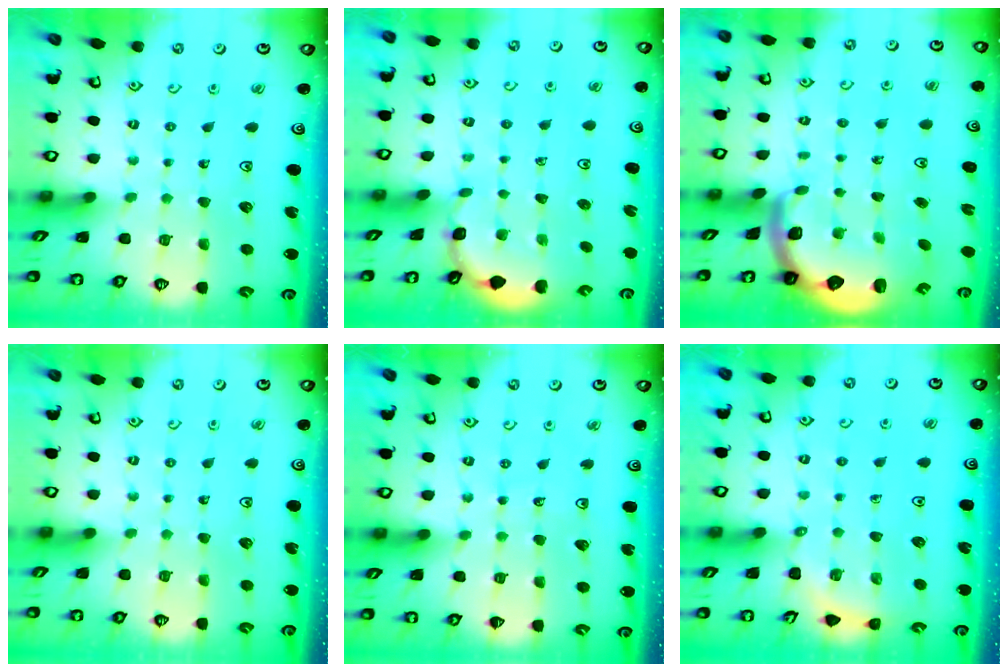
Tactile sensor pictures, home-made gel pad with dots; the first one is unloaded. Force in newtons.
{"total": 1.5, "press": 1.5, "slide": 0.2}
{"total": 2.8, "press": 2.5, "slide": 1.4}
{"total": 0.0}
{"total": 3.0, "press": 3.0, "slide": 0.3}
{"total": 2.6, "press": 2.6, "slide": 0.2}